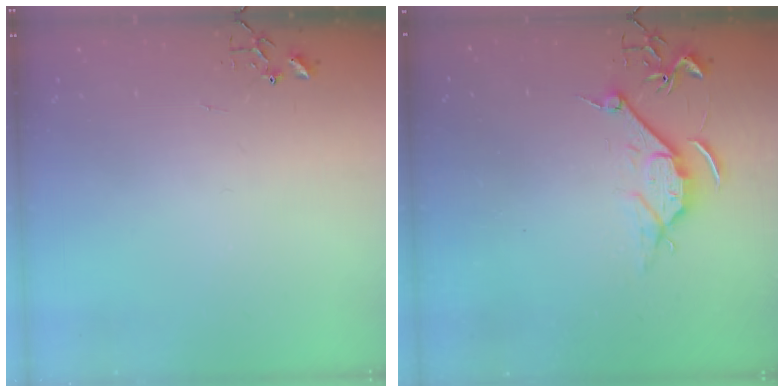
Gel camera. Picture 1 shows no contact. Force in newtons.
{"total": 8.4, "press": 8.3, "slide": 1.0}